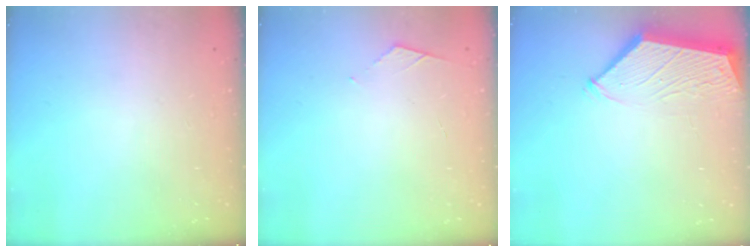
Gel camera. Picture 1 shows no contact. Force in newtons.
{"total": 3.6, "press": 3.5, "slide": 0.5}
{"total": 3.1, "press": 3.1, "slide": 0.4}